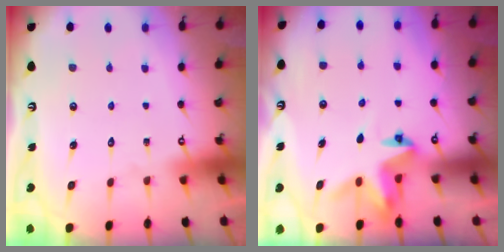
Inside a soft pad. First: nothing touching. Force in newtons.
{"total": 4.1, "press": 4.1, "slide": 0.2}